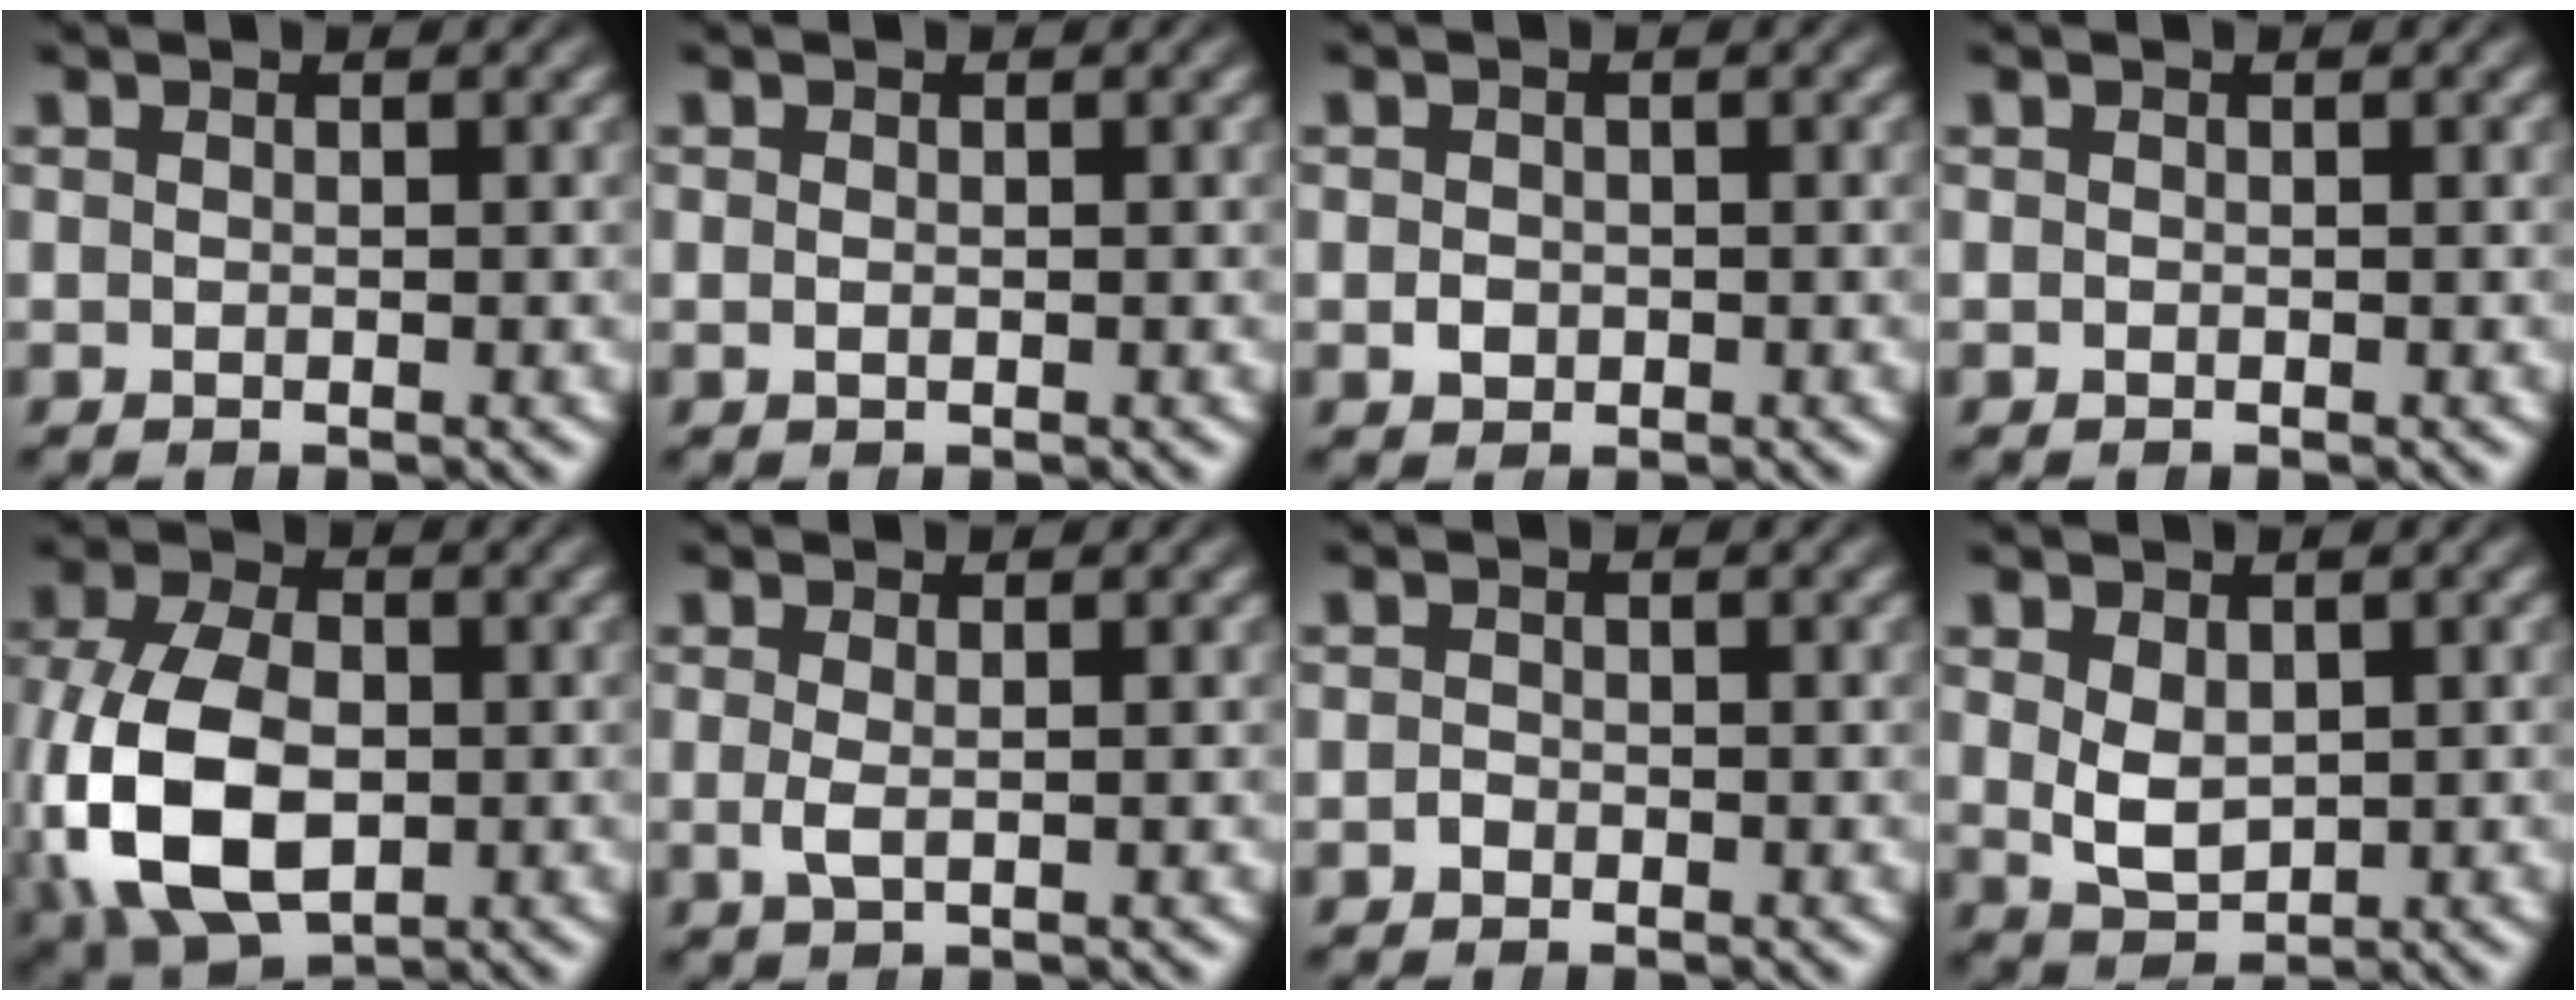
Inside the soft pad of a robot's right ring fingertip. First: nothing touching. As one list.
[{"total": 0.0}, {"total": 0.0}, {"total": 0.0}, {"total": 10.3, "force": [-1.6, 7.4, 6.9], "torque": [-0.182, -0.048, 0.003]}, {"total": 0.9, "force": [-0.2, 0.0, 0.9], "torque": [-0.033, -0.019, 0.004]}, {"total": 0.6, "force": [-0.6, 0.0, -0.1], "torque": [-0.005, -0.008, -0.010]}, {"total": 2.7, "force": [0.1, 1.9, 1.9], "torque": [-0.051, -0.023, 0.021]}]